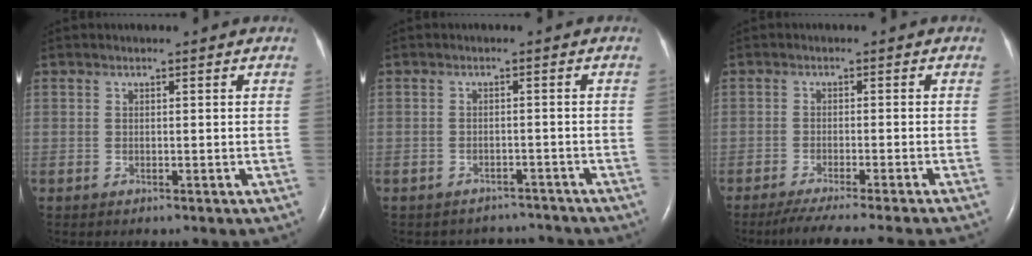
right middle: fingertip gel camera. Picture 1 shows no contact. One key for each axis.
{"total": 5.5, "fx": -5.2, "fy": 1.9, "fz": -0.5, "tx": 0.004, "ty": 0.015, "tz": -0.061}
{"total": 11.5, "fx": -10.0, "fy": -1.3, "fz": 5.5, "tx": -0.056, "ty": -0.031, "tz": -0.143}